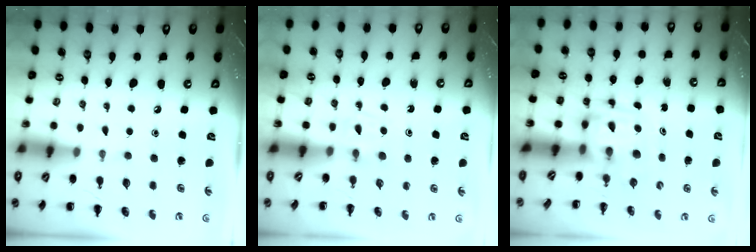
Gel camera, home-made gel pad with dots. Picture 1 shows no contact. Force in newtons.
{"total": 3.0, "press": 2.8, "slide": 1.1}
{"total": 3.7, "press": 3.7, "slide": 0.7}